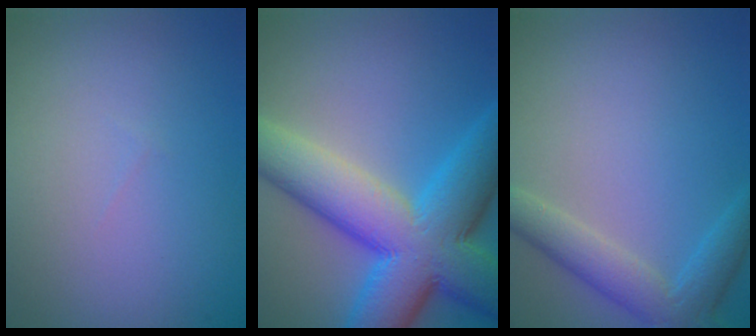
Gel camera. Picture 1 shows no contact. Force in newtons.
{"total": 12.4, "press": 12.4, "slide": 0.3}
{"total": 4.1, "press": 4.1, "slide": 0.3}